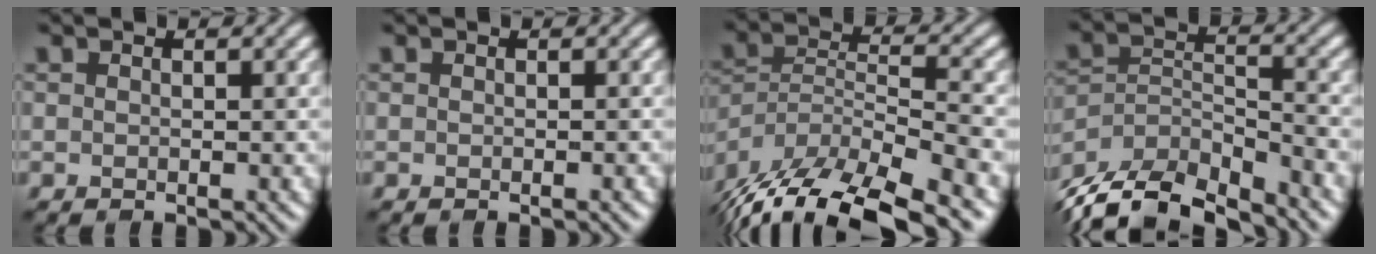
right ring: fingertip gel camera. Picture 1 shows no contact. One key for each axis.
{"total": 0.5, "fx": -0.3, "fy": 0.1, "fz": 0.5, "tx": -0.003, "ty": 0.002, "tz": -0.004}
{"total": 14.1, "fx": -11.1, "fy": 4.4, "fz": 7.4, "tx": -0.137, "ty": -0.011, "tz": -0.173}
{"total": 10.4, "fx": -9.2, "fy": 3.0, "fz": 3.8, "tx": -0.074, "ty": -0.012, "tz": -0.157}